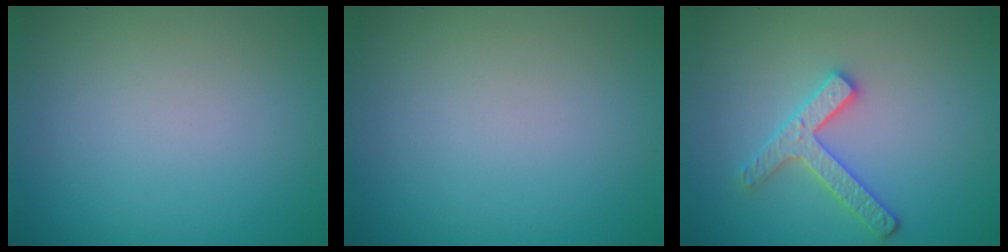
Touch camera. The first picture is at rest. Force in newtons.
{"total": 0.0}
{"total": 2.9, "press": 2.8, "slide": 0.6}